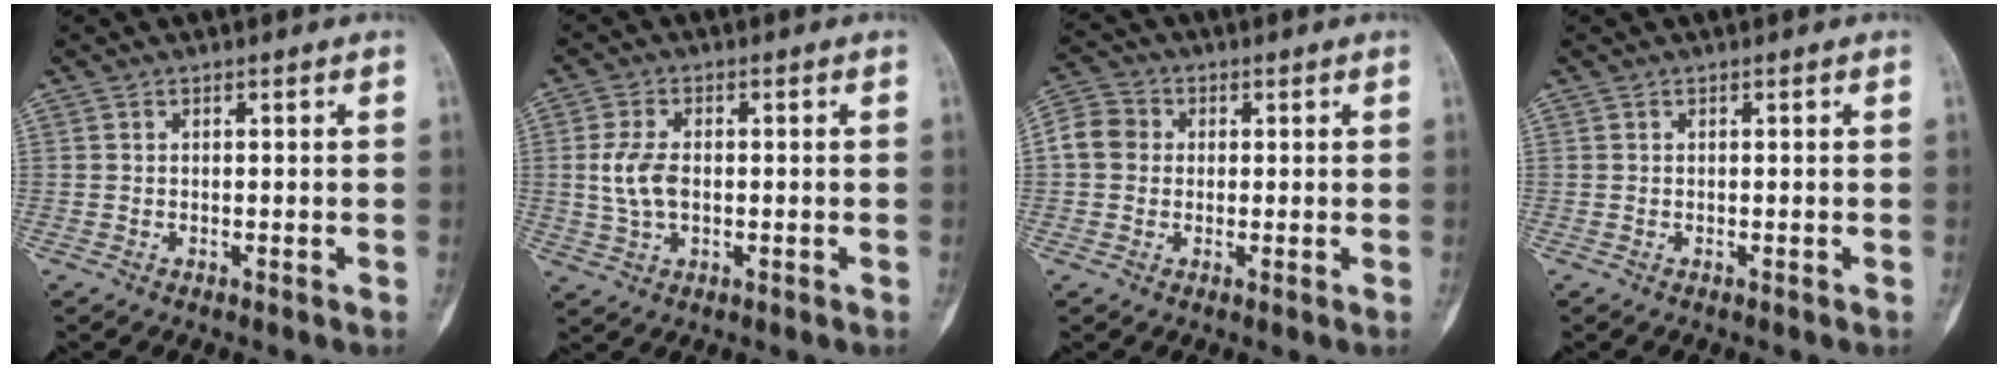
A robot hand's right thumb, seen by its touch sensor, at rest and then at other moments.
{"total": 6.1, "force": [-0.1, 3.6, 4.9], "torque": [-0.104, 0.005, -0.003]}
{"total": 6.2, "force": [0.1, 5.6, 2.7], "torque": [-0.041, 0.016, -0.010]}
{"total": 0.0}